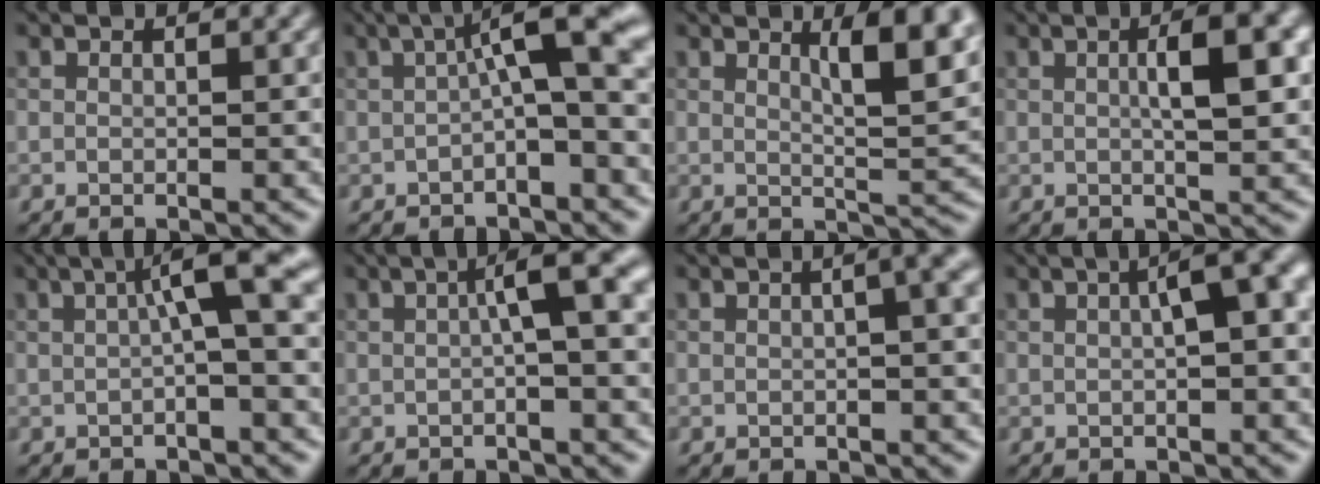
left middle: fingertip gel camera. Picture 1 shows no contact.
{"total": 5.8, "force": [0.3, 1.1, 5.7], "torque": [-0.082, 0.020, -0.007]}
{"total": 6.0, "force": [2.6, 1.6, 5.2], "torque": [-0.063, -0.002, 0.040]}
{"total": 5.2, "force": [0.9, 1.2, 5.0], "torque": [-0.073, 0.010, 0.013]}
{"total": 5.0, "force": [0.8, 0.6, 4.9], "torque": [-0.078, 0.017, 0.007]}
{"total": 4.7, "force": [0.6, 0.8, 4.6], "torque": [-0.067, 0.020, 0.003]}
{"total": 3.8, "force": [0.7, 1.3, 3.5], "torque": [-0.030, 0.021, 0.000]}
{"total": 4.9, "force": [0.9, 1.1, 4.7], "torque": [-0.063, 0.017, 0.012]}